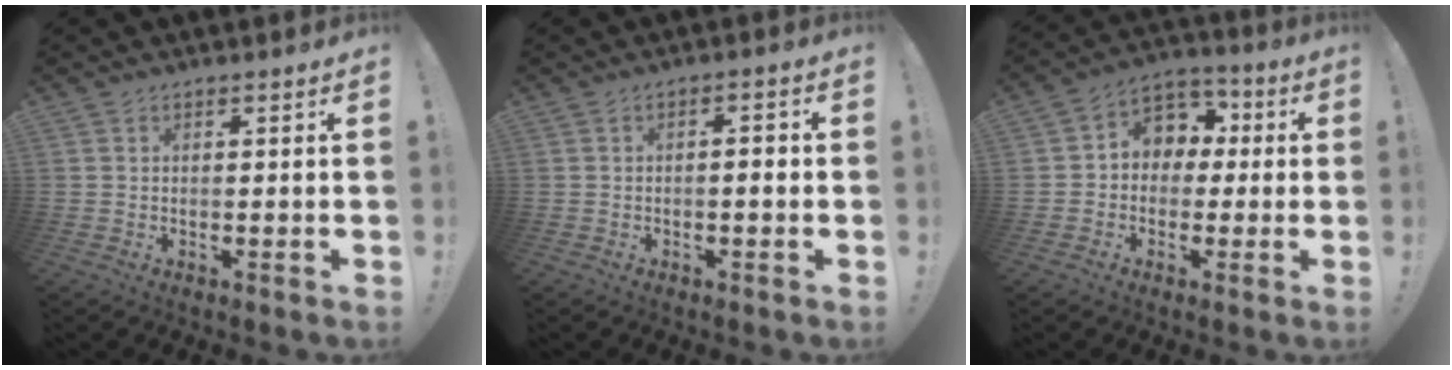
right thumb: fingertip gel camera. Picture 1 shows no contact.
{"total": 2.5, "force": [-0.6, 0.4, 2.4], "torque": [-0.041, 0.007, -0.013]}
{"total": 7.8, "force": [0.4, 7.2, 3.0], "torque": [-0.044, 0.007, 0.018]}